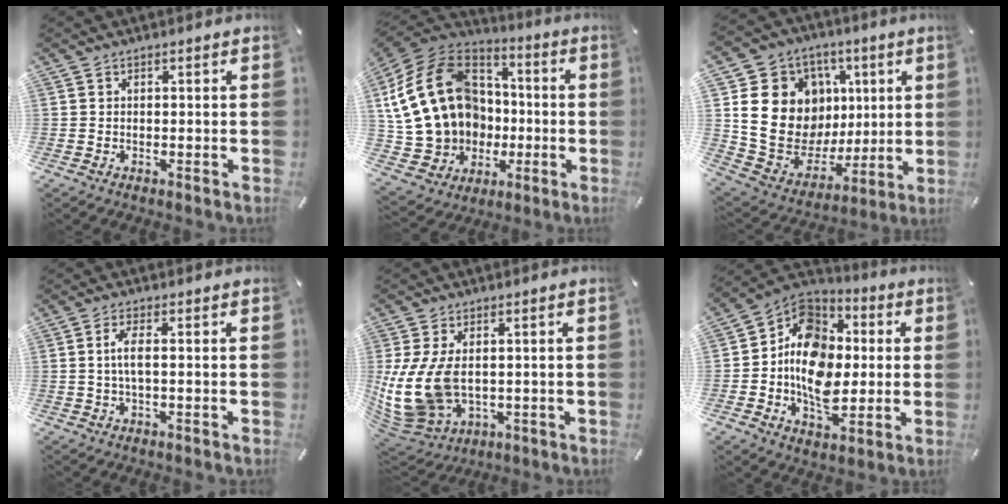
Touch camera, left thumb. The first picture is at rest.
{"total": 22.6, "force": [1.3, 19.3, 11.6], "torque": [-0.255, -0.003, 0.049]}
{"total": 19.5, "force": [4.4, 16.9, 8.7], "torque": [-0.150, -0.041, 0.112]}
{"total": 4.4, "force": [0.2, 1.3, 4.2], "torque": [-0.087, -0.001, -0.001]}
{"total": 13.0, "force": [0.8, 9.2, 9.0], "torque": [-0.219, -0.010, 0.016]}
{"total": 15.9, "force": [-1.6, 12.4, 9.9], "torque": [-0.190, 0.007, -0.034]}